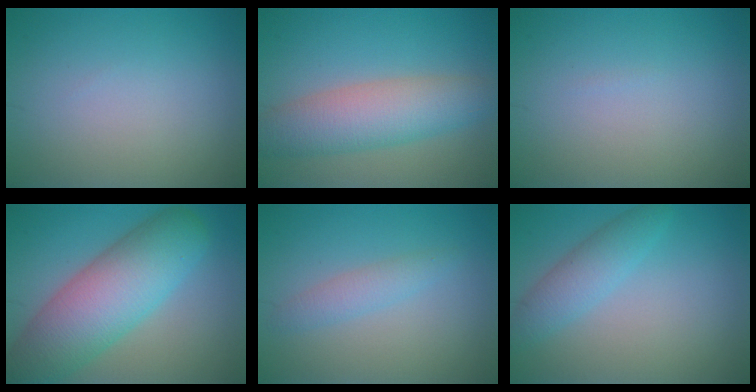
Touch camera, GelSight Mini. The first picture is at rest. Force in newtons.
{"total": 6.1, "press": 6.1, "slide": 0.3}
{"total": 0.0}
{"total": 9.5, "press": 9.5, "slide": 0.5}
{"total": 1.8, "press": 1.8, "slide": 0.1}
{"total": 3.0, "press": 3.0, "slide": 0.1}